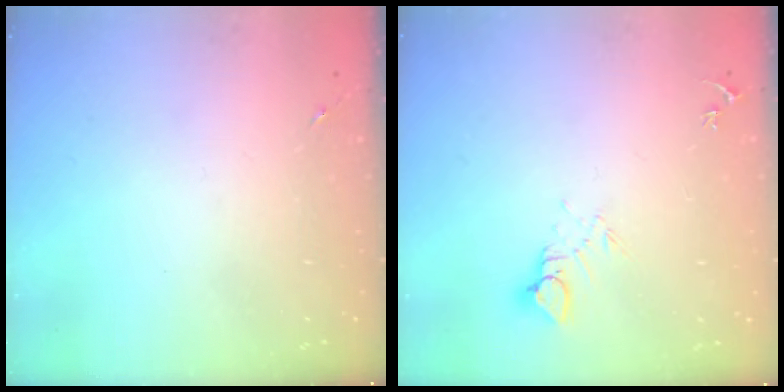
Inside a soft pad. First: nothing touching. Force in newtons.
{"total": 5.5, "press": 5.5, "slide": 0.4}